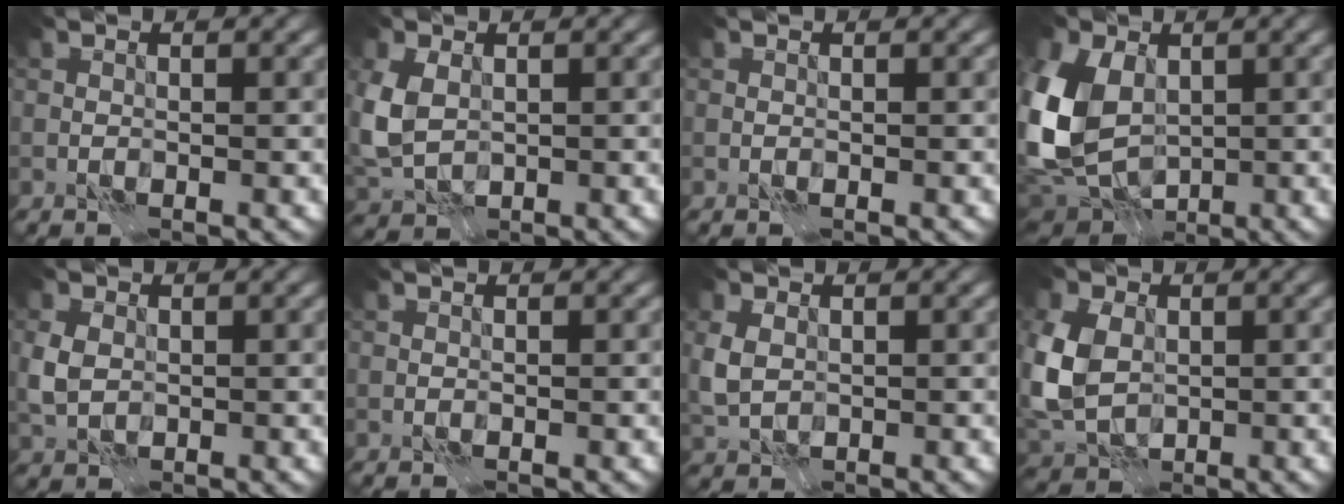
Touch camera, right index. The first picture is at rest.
{"total": 4.9, "force": [0.4, 3.6, 3.3], "torque": [-0.092, -0.004, 0.007]}
{"total": 0.0}
{"total": 11.1, "force": [0.7, 7.7, 8.0], "torque": [-0.207, -0.006, 0.003]}
{"total": 2.8, "force": [0.1, 2.2, 1.8], "torque": [-0.046, 0.001, 0.000]}
{"total": 0.0}
{"total": 3.1, "force": [0.2, 2.3, 2.0], "torque": [-0.055, -0.002, 0.006]}
{"total": 7.6, "force": [0.4, 5.7, 5.0], "torque": [-0.139, 0.000, 0.001]}